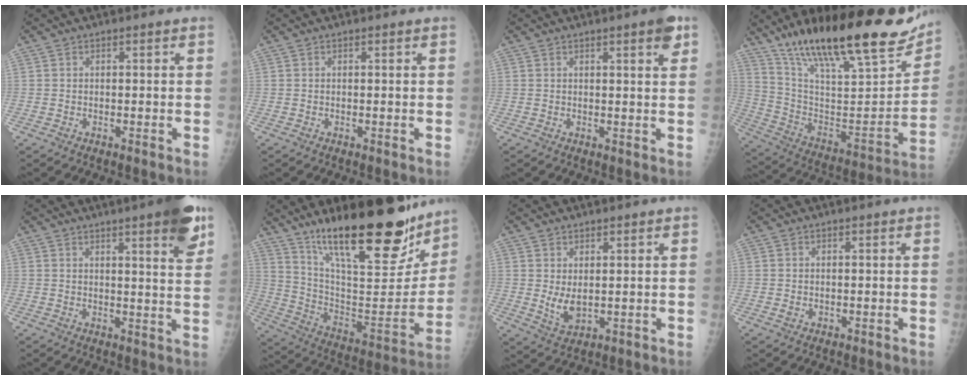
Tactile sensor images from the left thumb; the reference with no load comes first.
{"total": 0.0}
{"total": 3.7, "force": [2.1, 0.5, 3.0], "torque": [-0.033, -0.008, 0.024]}
{"total": 31.6, "force": [21.1, 8.2, 22.1], "torque": [-0.332, -0.054, 0.348]}
{"total": 10.1, "force": [5.9, 1.5, 8.1], "torque": [-0.091, -0.027, 0.071]}
{"total": 29.4, "force": [20.0, 8.2, 19.9], "torque": [-0.274, -0.082, 0.328]}
{"total": 4.4, "force": [1.0, 2.5, 3.4], "torque": [-0.055, -0.018, 0.030]}
{"total": 1.0, "force": [0.1, 0.8, 0.5], "torque": [-0.007, -0.001, 0.004]}